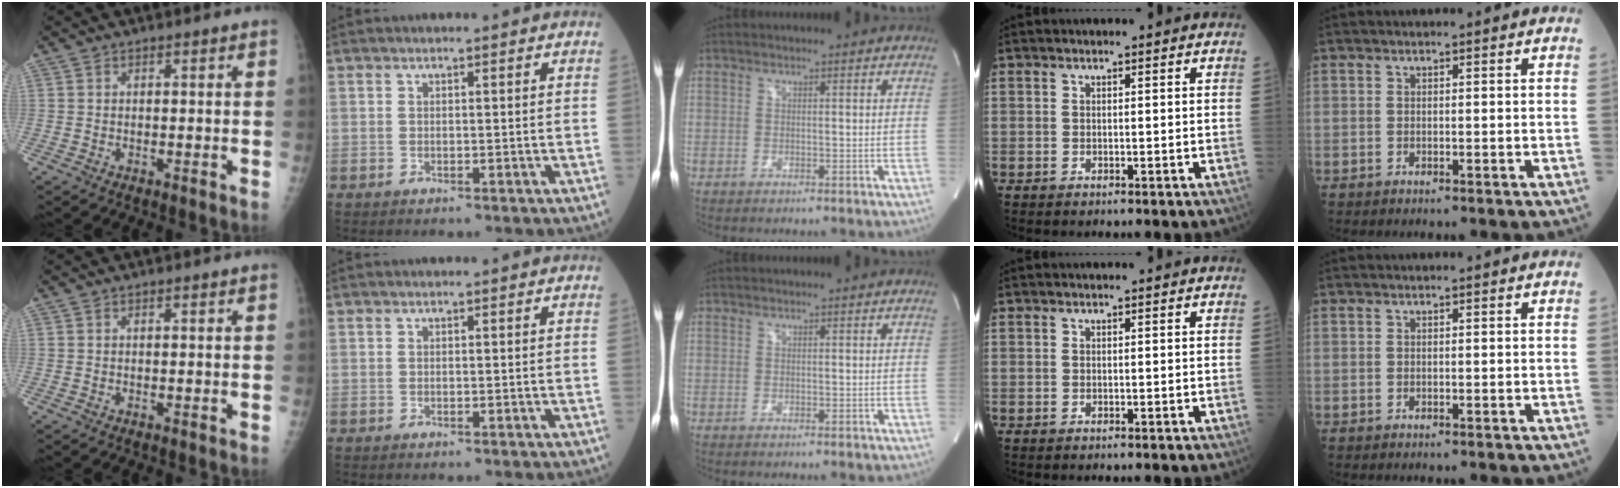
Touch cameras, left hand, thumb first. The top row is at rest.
{}